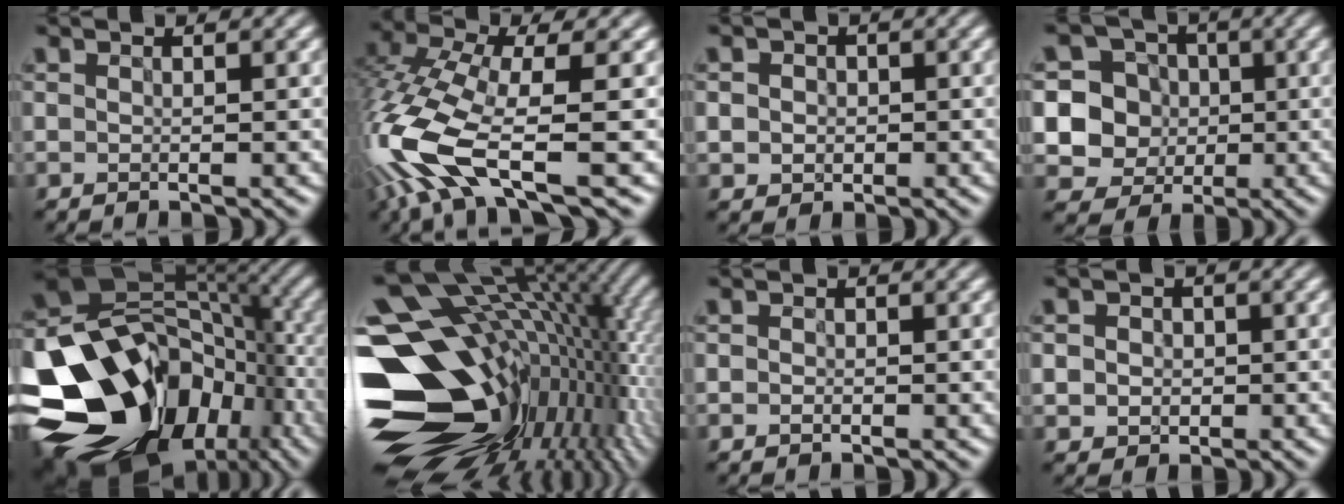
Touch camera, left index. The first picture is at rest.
{"total": 11.2, "force": [-4.6, 3.7, 9.5], "torque": [-0.228, -0.002, -0.095]}
{"total": 3.5, "force": [0.3, 3.3, 1.2], "torque": [0.001, 0.028, -0.015]}
{"total": 7.9, "force": [0.0, 7.6, 2.2], "torque": [-0.060, 0.023, -0.021]}
{"total": 18.5, "force": [-6.3, 13.4, 11.1], "torque": [-0.235, -0.022, -0.100]}
{"total": 19.9, "force": [-1.9, 13.5, 14.5], "torque": [-0.243, 0.010, -0.016]}
{"total": 0.9, "force": [0.0, 0.9, 0.3], "torque": [0.010, 0.008, -0.012]}
{"total": 4.0, "force": [0.1, 3.8, 1.4], "torque": [-0.007, 0.027, -0.019]}